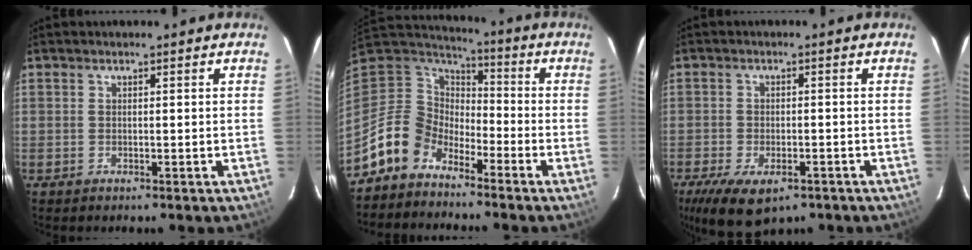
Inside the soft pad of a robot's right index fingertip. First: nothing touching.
{"total": 10.7, "force": [-8.0, 6.7, 2.4], "torque": [-0.067, 0.029, -0.160]}
{"total": 10.9, "force": [-6.7, 5.3, 6.9], "torque": [-0.150, -0.033, -0.105]}